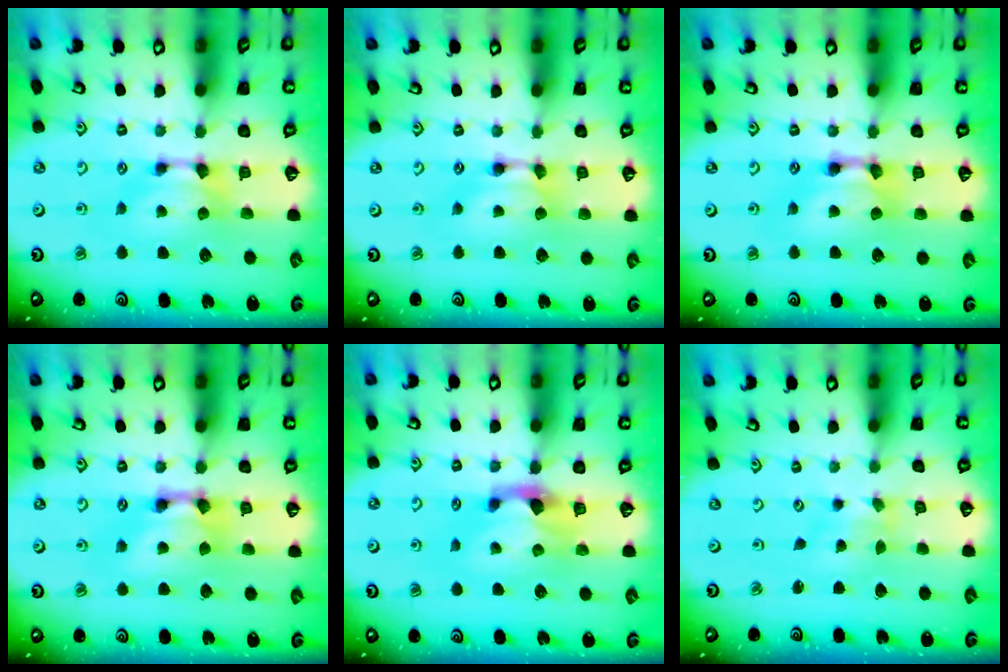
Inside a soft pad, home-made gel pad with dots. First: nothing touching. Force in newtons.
{"total": 1.7, "press": 1.7, "slide": 0.2}
{"total": 2.6, "press": 2.6, "slide": 0.2}
{"total": 3.0, "press": 3.0, "slide": 0.2}
{"total": 2.2, "press": 1.8, "slide": 1.2}
{"total": 2.3, "press": 2.1, "slide": 0.9}